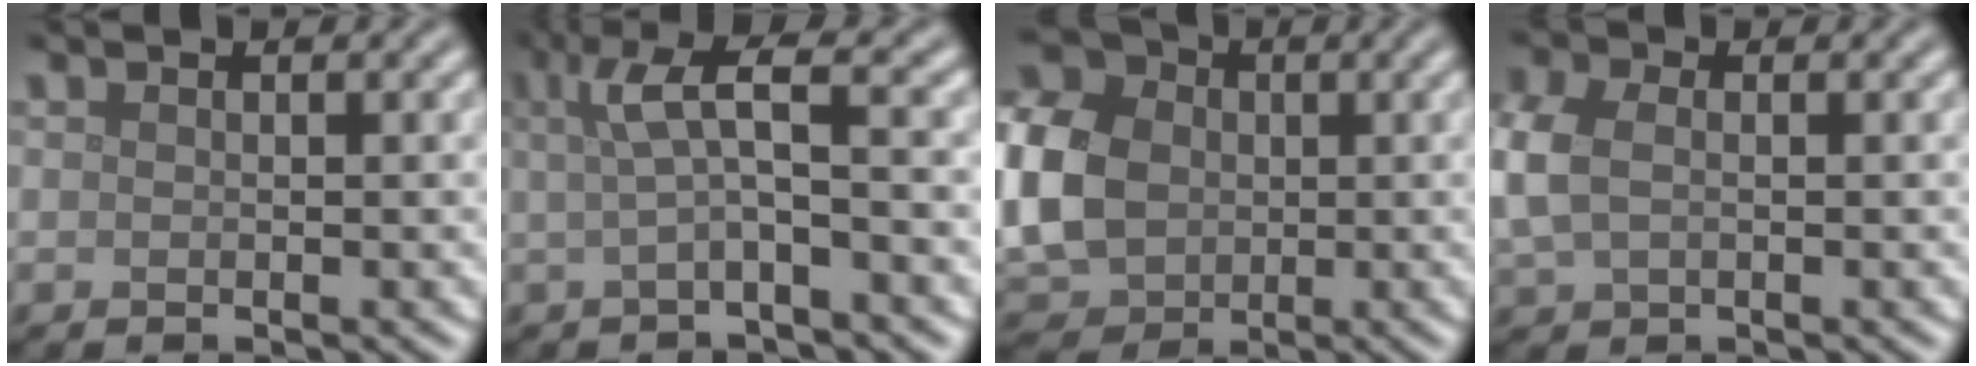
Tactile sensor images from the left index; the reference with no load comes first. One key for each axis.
{"total": 3.9, "fx": 0.5, "fy": 0.6, "fz": 3.9, "tx": -0.074, "ty": 0.012, "tz": 0.007}
{"total": 10.3, "fx": 0.0, "fy": 8.3, "fz": 6.1, "tx": -0.161, "ty": 0.005, "tz": -0.006}
{"total": 4.0, "fx": 0.3, "fy": 2.9, "fz": 2.7, "tx": -0.074, "ty": 0.005, "tz": 0.000}